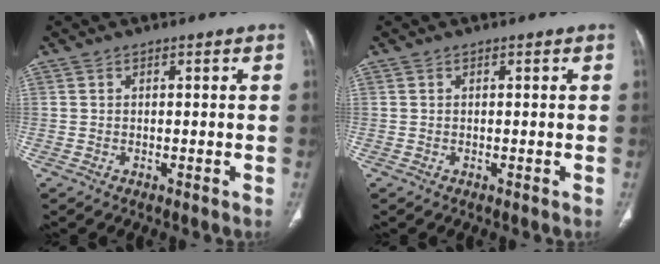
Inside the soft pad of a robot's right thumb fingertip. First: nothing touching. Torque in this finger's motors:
{"motor_torque": [0.08, 0.07, -0.29, 0.14, 0.03]}